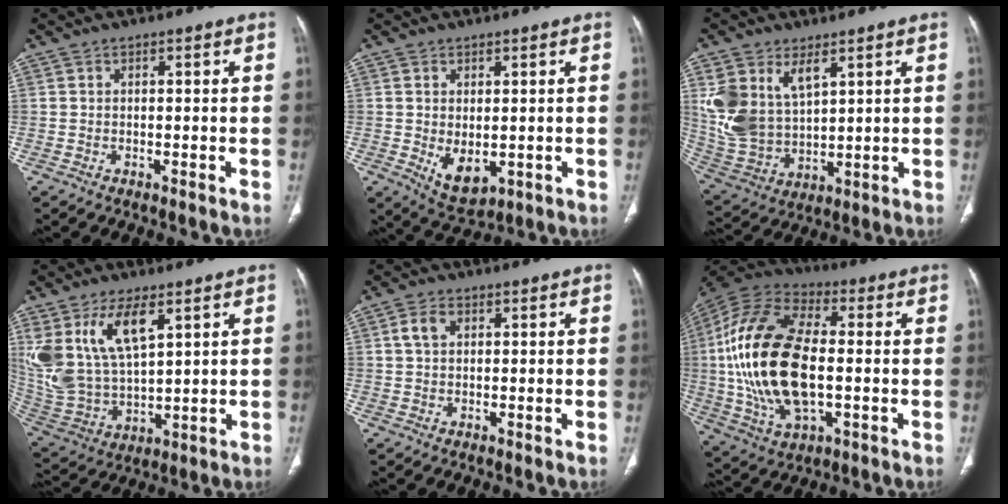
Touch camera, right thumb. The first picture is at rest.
{"total": 6.1, "force": [-0.8, 3.5, 4.9], "torque": [-0.072, -0.011, 0.007]}
{"total": 14.0, "force": [5.9, 8.3, 9.6], "torque": [-0.188, -0.017, 0.139]}
{"total": 17.5, "force": [7.8, 8.6, 13.0], "torque": [-0.260, -0.029, 0.167]}
{"total": 3.2, "force": [1.0, 2.2, 2.2], "torque": [-0.046, 0.008, 0.019]}
{"total": 24.8, "force": [-0.7, 12.7, 21.3], "torque": [-0.443, 0.005, -0.011]}